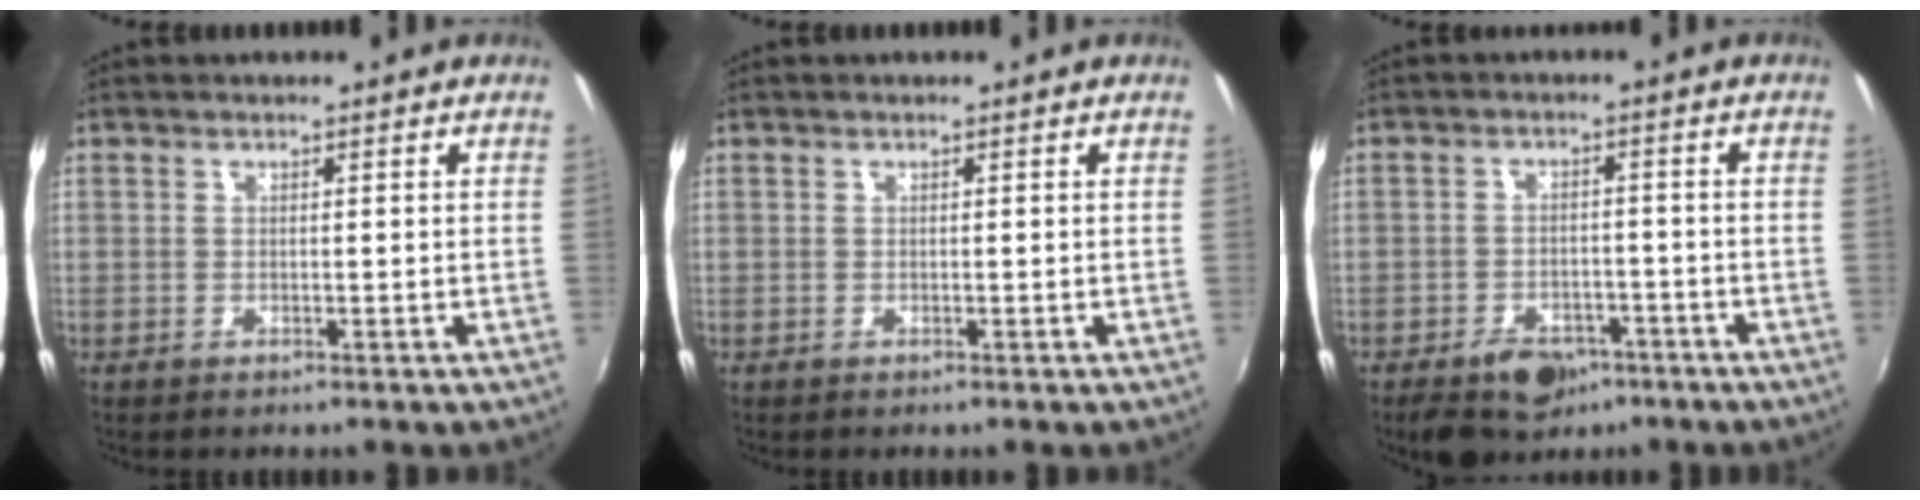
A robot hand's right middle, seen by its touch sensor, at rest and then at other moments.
{"total": 0.0}
{"total": 9.5, "force": [-6.3, 5.6, 4.3], "torque": [-0.098, 0.004, -0.085]}